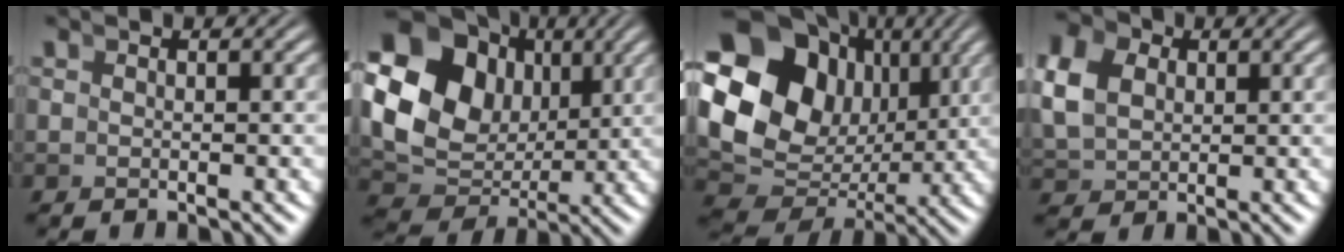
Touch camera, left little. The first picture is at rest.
{"total": 15.6, "force": [2.9, 12.2, 9.2], "torque": [-0.177, -0.007, 0.049]}
{"total": 17.7, "force": [2.6, 13.5, 11.2], "torque": [-0.213, -0.024, 0.049]}
{"total": 6.4, "force": [1.8, 5.3, 3.2], "torque": [-0.073, 0.003, 0.032]}